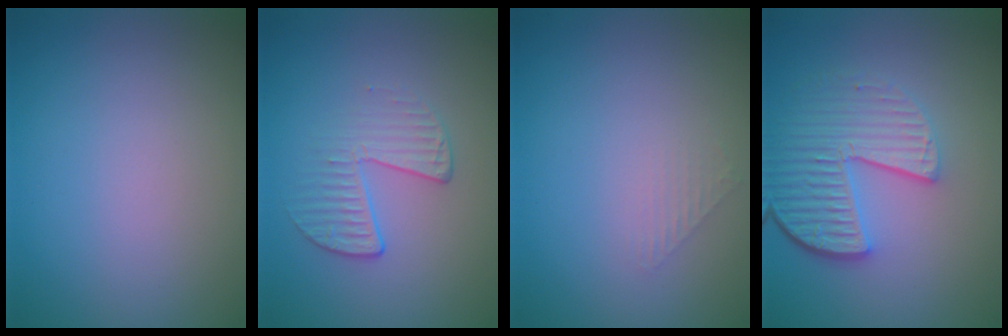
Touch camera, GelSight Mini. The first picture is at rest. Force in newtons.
{"total": 2.2, "press": 1.3, "slide": 1.8}
{"total": 1.0, "press": 1.0, "slide": 0.1}
{"total": 5.5, "press": 4.1, "slide": 3.6}